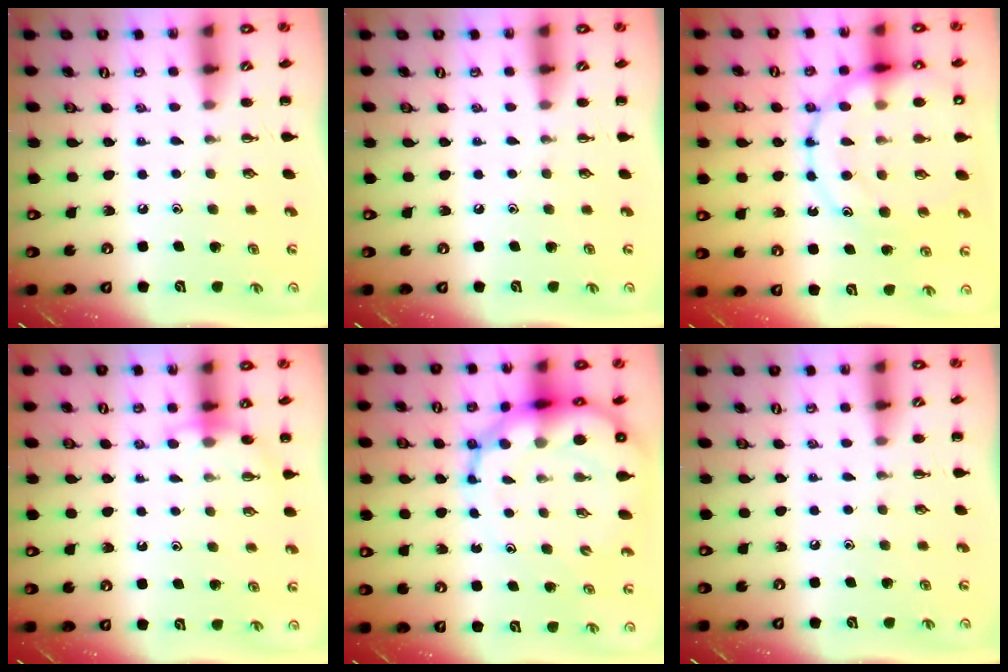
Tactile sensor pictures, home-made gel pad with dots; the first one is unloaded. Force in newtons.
{"total": 0.0}
{"total": 20.9, "press": 20.8, "slide": 2.3}
{"total": 5.9, "press": 5.7, "slide": 1.5}
{"total": 16.9, "press": 16.3, "slide": 4.3}
{"total": 0.0}